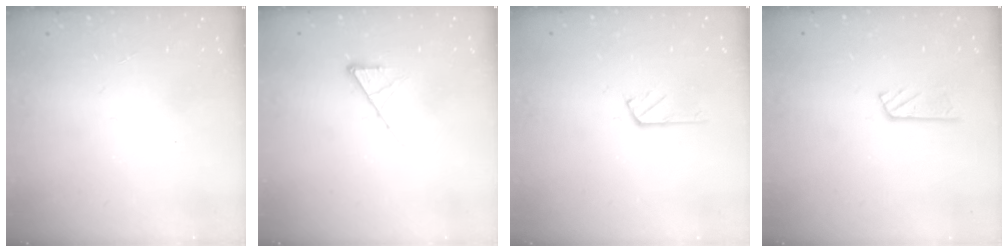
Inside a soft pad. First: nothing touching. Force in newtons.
{"total": 6.1, "press": 6.0, "slide": 0.8}
{"total": 2.9, "press": 2.9, "slide": 0.5}
{"total": 6.6, "press": 6.6, "slide": 0.1}